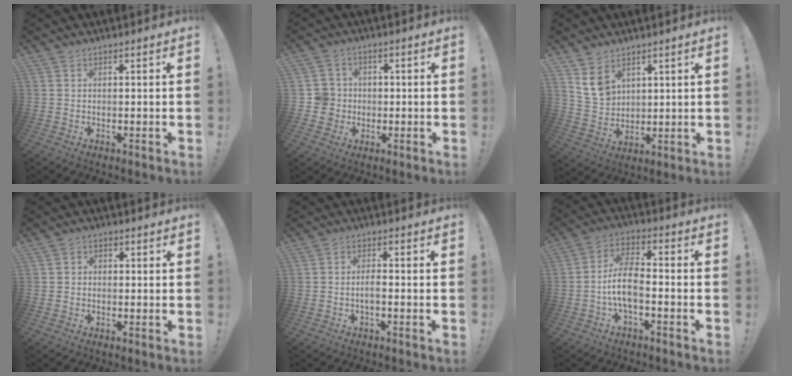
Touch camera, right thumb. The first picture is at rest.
{"total": 6.6, "force": [-0.6, 6.4, 1.2], "torque": [-0.024, 0.012, -0.006]}
{"total": 8.4, "force": [5.3, 5.9, 2.8], "torque": [-0.053, -0.027, 0.109]}
{"total": 1.9, "force": [-0.9, 1.5, 0.8], "torque": [-0.010, 0.009, -0.015]}
{"total": 2.9, "force": [-1.0, 0.9, 2.6], "torque": [-0.050, 0.001, -0.021]}
{"total": 10.0, "force": [-3.3, 4.7, 8.2], "torque": [-0.165, 0.013, -0.061]}